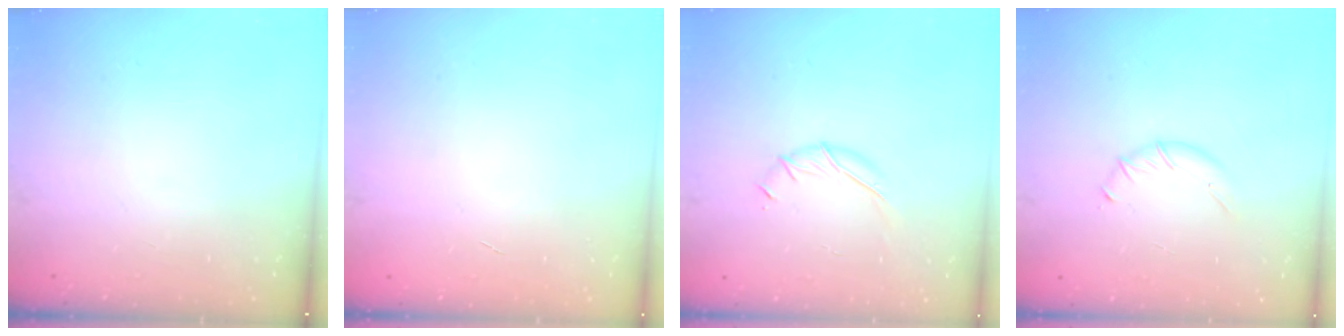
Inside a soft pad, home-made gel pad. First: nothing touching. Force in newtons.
{"total": 0.0}
{"total": 7.2, "press": 7.0, "slide": 1.4}
{"total": 4.1, "press": 4.0, "slide": 0.9}